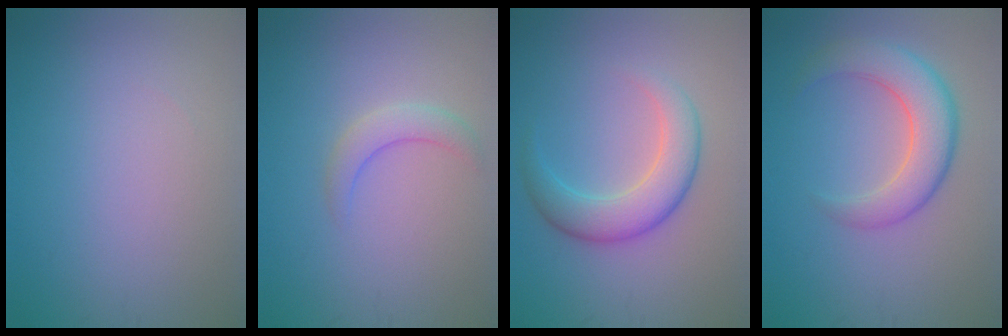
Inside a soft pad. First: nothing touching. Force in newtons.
{"total": 2.1, "press": 2.1, "slide": 0.3}
{"total": 4.6, "press": 4.6, "slide": 0.2}
{"total": 5.5, "press": 5.5, "slide": 0.5}